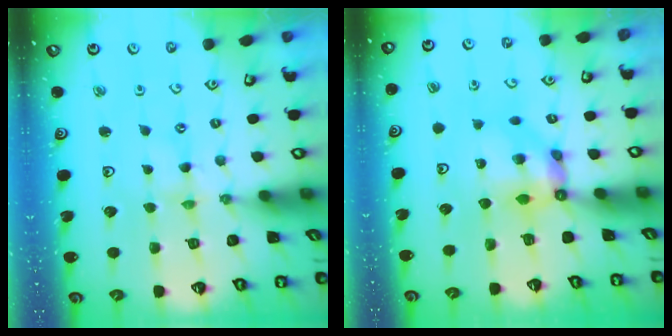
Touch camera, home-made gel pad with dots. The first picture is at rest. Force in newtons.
{"total": 6.9, "press": 6.9, "slide": 0.4}